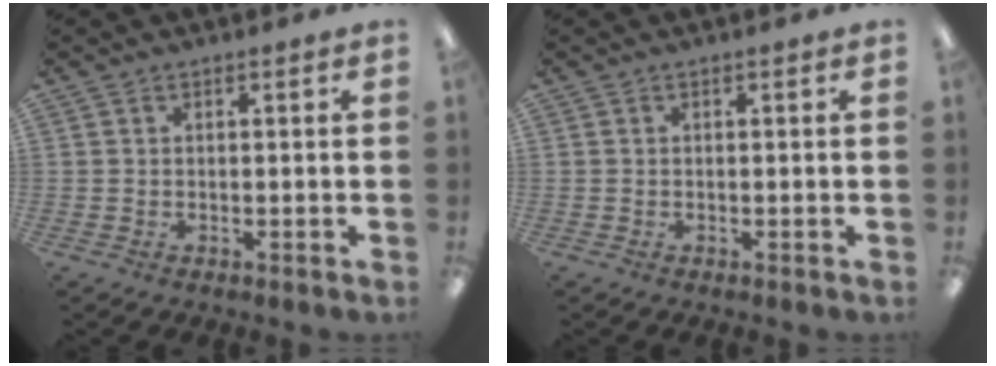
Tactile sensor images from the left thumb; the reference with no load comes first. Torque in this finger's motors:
{"motor_torque": [-0.05, -0.05, 0.00, 0.00, 0.00]}